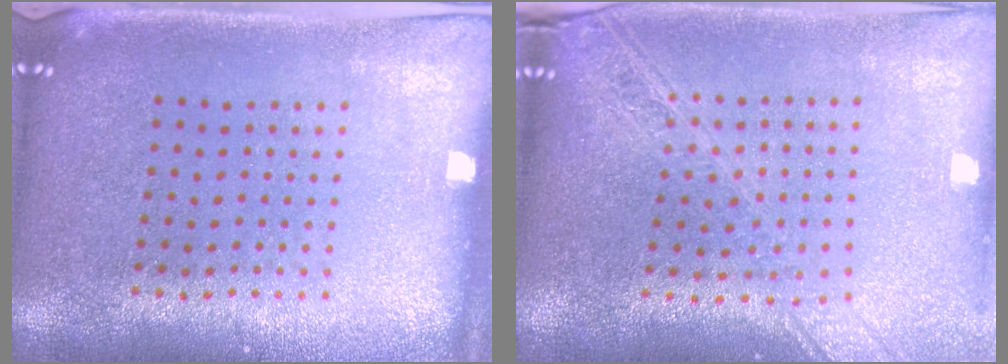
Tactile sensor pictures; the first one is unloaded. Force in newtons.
{"total": 2.2, "press": 1.9, "slide": 1.2}